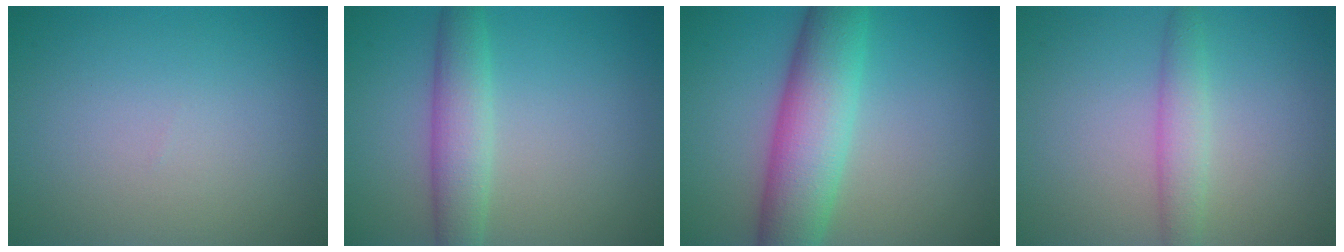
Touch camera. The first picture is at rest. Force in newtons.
{"total": 3.9, "press": 3.9, "slide": 0.1}
{"total": 7.7, "press": 7.7, "slide": 0.3}
{"total": 2.4, "press": 2.4, "slide": 0.1}